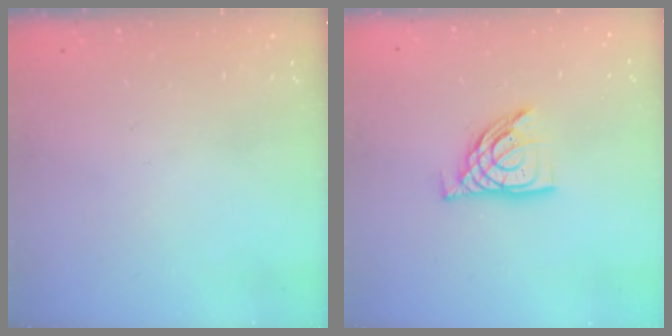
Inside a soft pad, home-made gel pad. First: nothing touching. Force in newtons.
{"total": 10.7, "press": 10.6, "slide": 1.2}